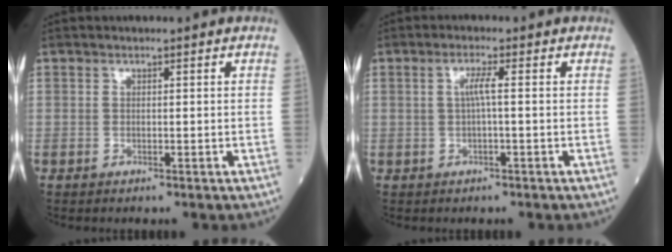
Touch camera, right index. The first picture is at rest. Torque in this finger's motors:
{"motor_torque": [0.43, -0.05, 0.25, 0.09]}